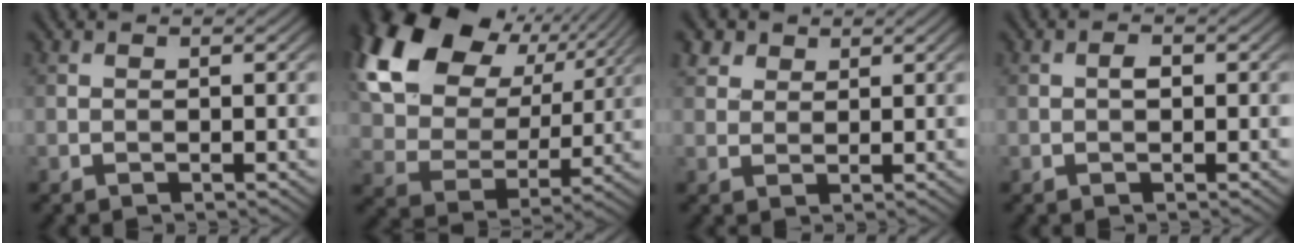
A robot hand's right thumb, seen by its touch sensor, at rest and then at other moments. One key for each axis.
{"total": 24.1, "fx": 11.5, "fy": 17.0, "fz": 12.5, "tx": -0.321, "ty": 0.054, "tz": 0.234}
{"total": 2.9, "fx": 2.0, "fy": 1.9, "fz": 1.0, "tx": -0.029, "ty": 0.002, "tz": 0.047}
{"total": 1.0, "fx": -0.1, "fy": 0.5, "fz": 0.9, "tx": -0.014, "ty": 0.004, "tz": -0.003}